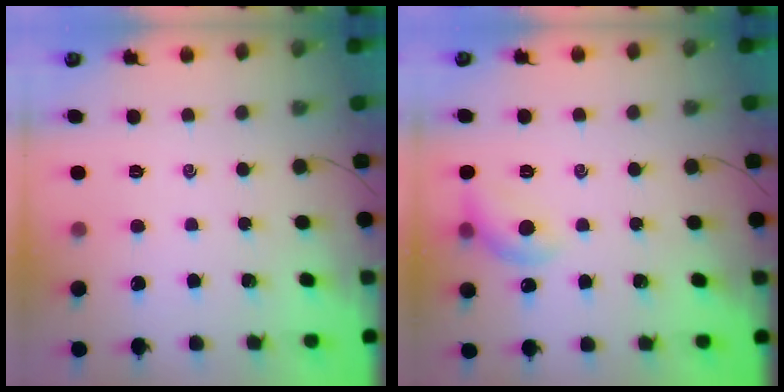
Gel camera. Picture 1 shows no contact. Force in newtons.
{"total": 8.0, "press": 7.9, "slide": 1.0}